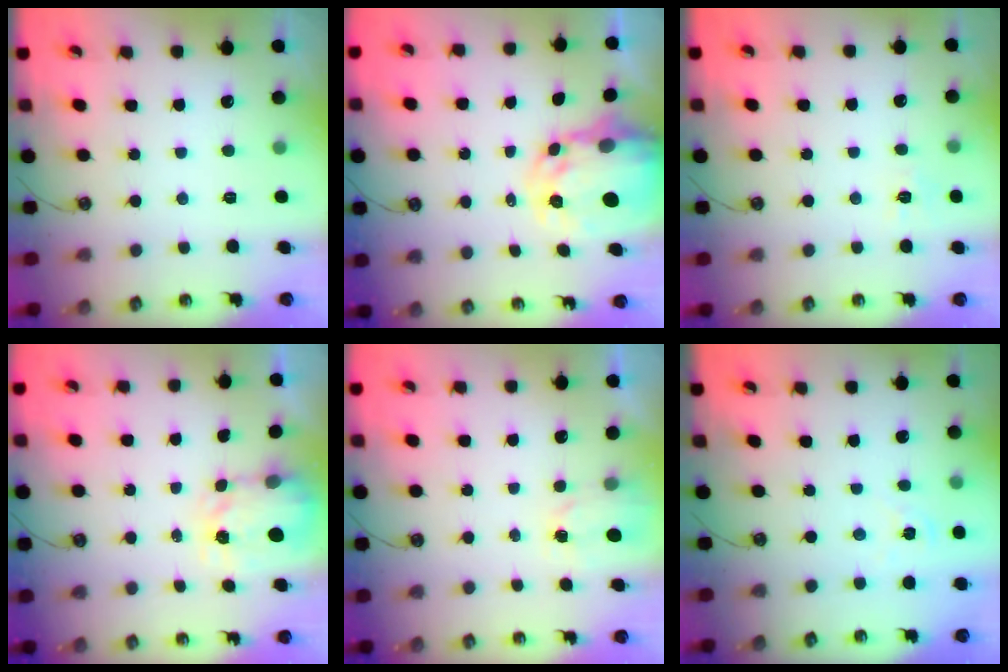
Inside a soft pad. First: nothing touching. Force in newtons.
{"total": 7.2, "press": 7.2, "slide": 0.6}
{"total": 6.7, "press": 6.7, "slide": 0.8}
{"total": 3.6, "press": 3.5, "slide": 0.5}
{"total": 1.7, "press": 1.6, "slide": 0.2}
{"total": 1.4, "press": 1.4, "slide": 0.2}